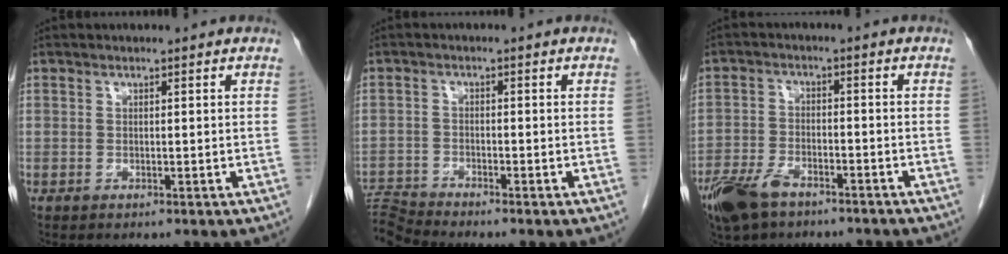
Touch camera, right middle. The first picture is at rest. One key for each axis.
{"total": 5.0, "fx": -4.6, "fy": -1.9, "fz": -0.1, "tx": -0.003, "ty": -0.004, "tz": -0.087}
{"total": 10.0, "fx": -7.5, "fy": 4.2, "fz": 5.2, "tx": -0.109, "ty": -0.006, "tz": -0.127}